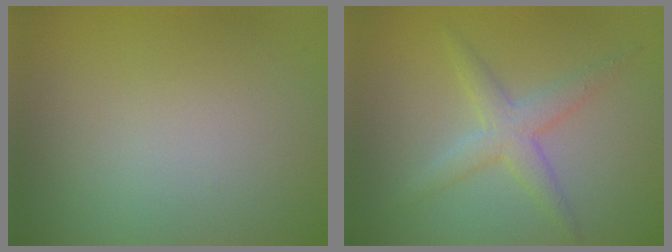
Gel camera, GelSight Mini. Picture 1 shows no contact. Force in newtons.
{"total": 3.0, "press": 3.0, "slide": 0.1}